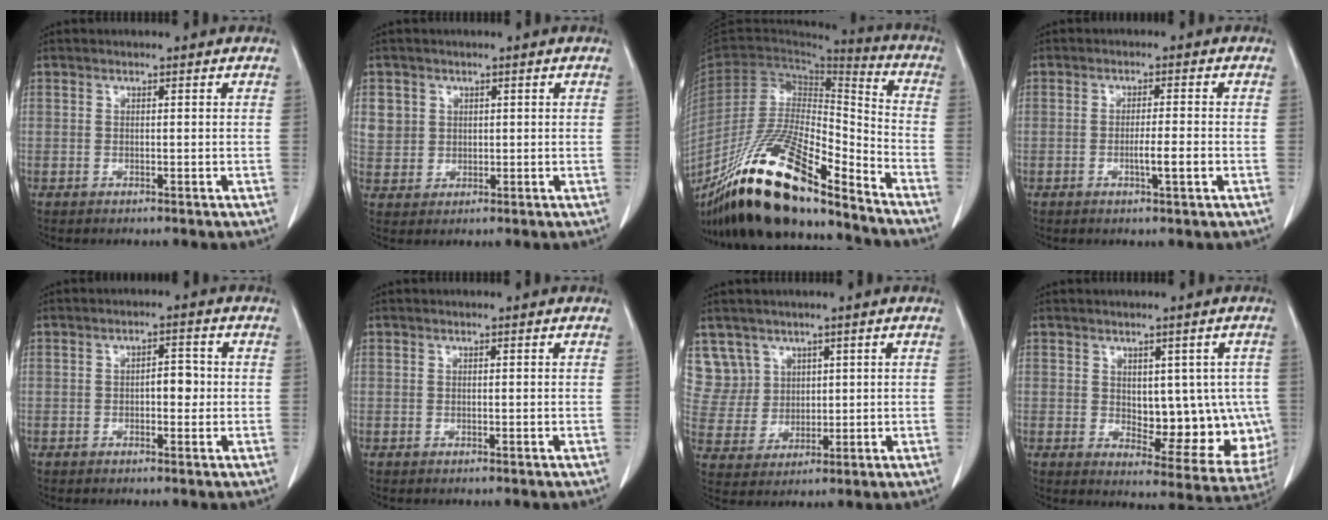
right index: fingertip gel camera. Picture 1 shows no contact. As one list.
[{"total": 4.4, "force": [1.6, 4.0, 0.5], "torque": [-0.004, 0.006, 0.040]}, {"total": 22.5, "force": [-17.4, 4.0, 13.8], "torque": [-0.267, -0.018, -0.321]}, {"total": 3.4, "force": [-1.0, 0.0, 3.2], "torque": [-0.052, 0.000, -0.013]}, {"total": 3.0, "force": [-0.1, 1.4, 2.6], "torque": [-0.032, 0.008, -0.001]}, {"total": 0.0}, {"total": 7.0, "force": [4.1, 5.7, -0.4], "torque": [0.009, 0.016, 0.097]}, {"total": 11.8, "force": [0.3, 6.2, 10.1], "torque": [-0.111, 0.005, 0.027]}]